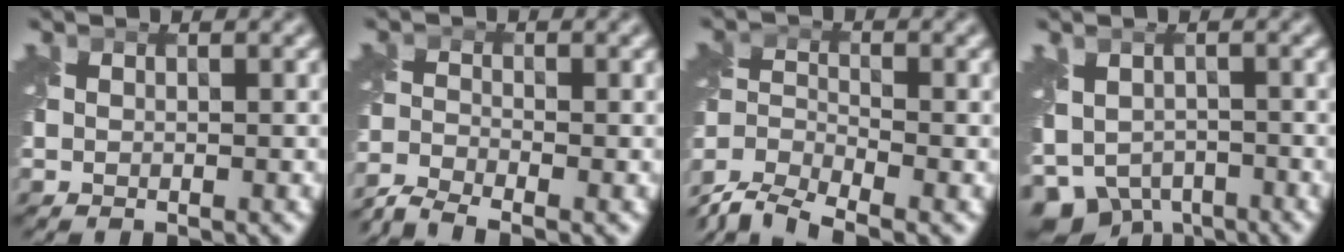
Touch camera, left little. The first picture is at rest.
{"total": 3.8, "force": [-3.5, 0.7, 1.3], "torque": [-0.028, -0.011, -0.081]}
{"total": 7.3, "force": [-6.3, 2.0, 3.0], "torque": [-0.058, -0.015, -0.125]}
{"total": 6.4, "force": [-3.1, 4.6, 3.1], "torque": [-0.059, -0.024, -0.054]}